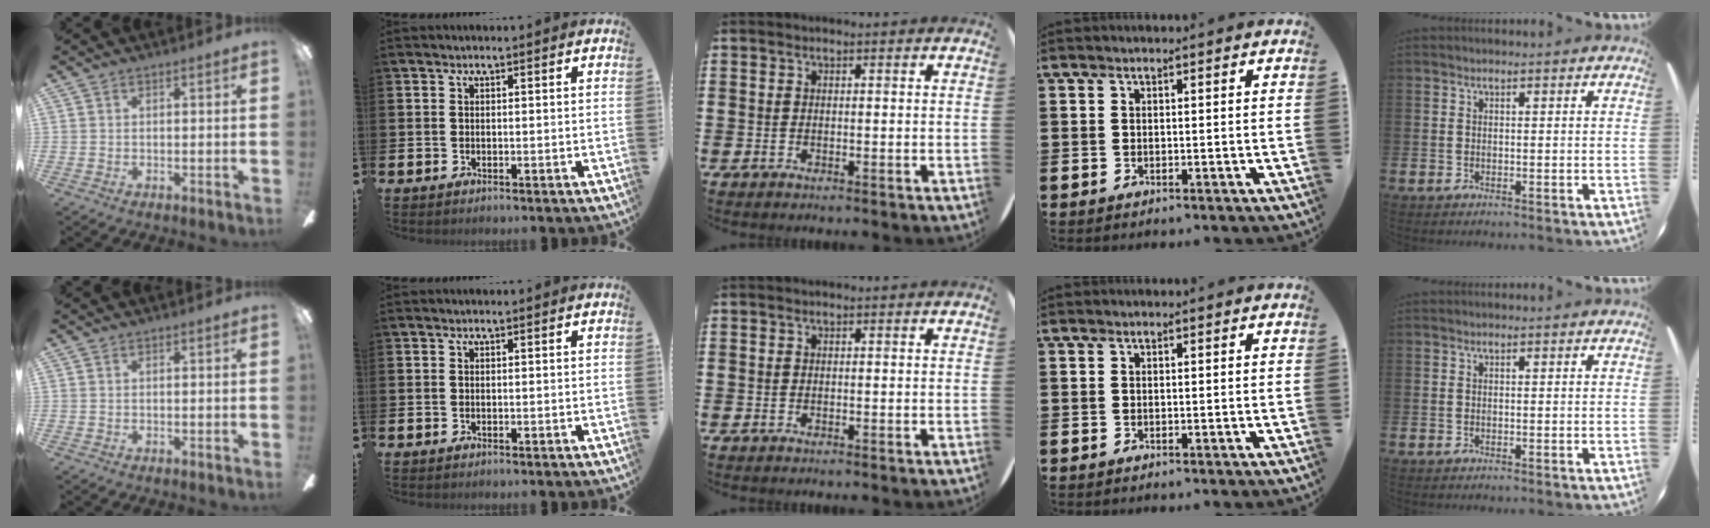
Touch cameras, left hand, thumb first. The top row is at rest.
{}